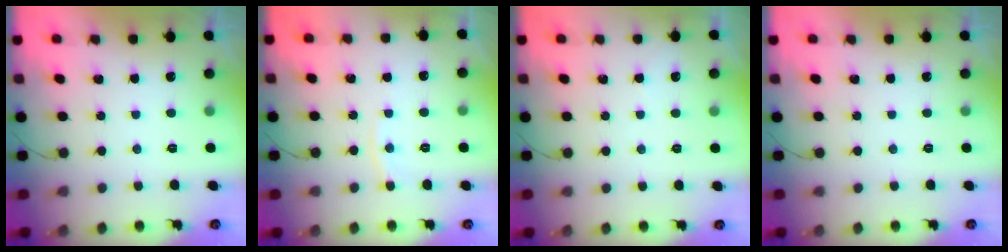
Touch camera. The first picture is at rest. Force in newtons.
{"total": 3.9, "press": 3.9, "slide": 0.2}
{"total": 1.2, "press": 1.2, "slide": 0.3}
{"total": 0.0}